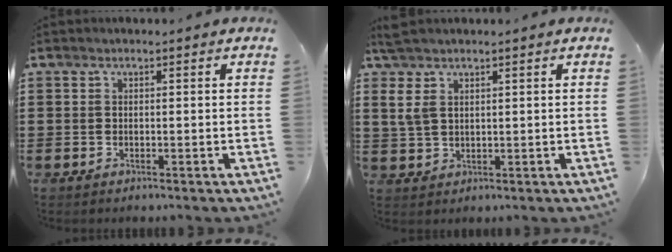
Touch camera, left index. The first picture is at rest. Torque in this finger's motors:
{"motor_torque": [0.84, -0.85, 0.38, 0.12]}